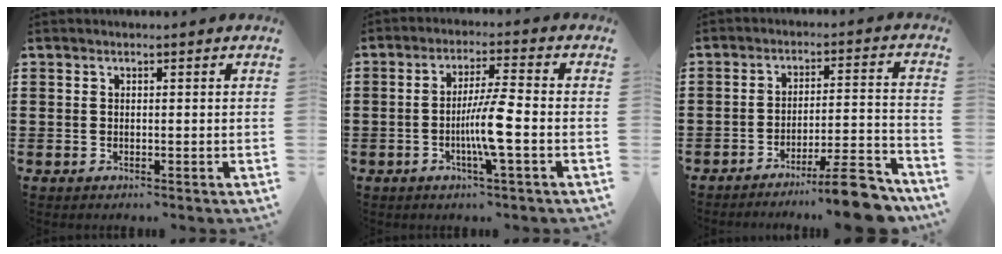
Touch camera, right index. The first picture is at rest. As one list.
[{"total": 7.1, "force": [-2.0, 0.0, 6.8], "torque": [-0.129, -0.011, -0.041]}, {"total": 10.0, "force": [-8.3, 0.5, 5.5], "torque": [-0.074, 0.021, -0.153]}]